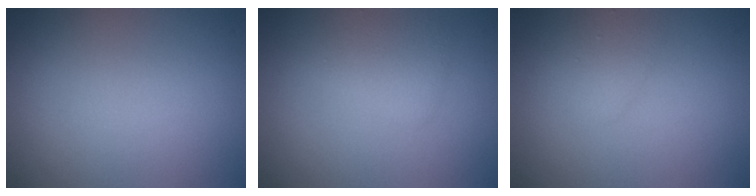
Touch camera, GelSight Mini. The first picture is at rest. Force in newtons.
{"total": 2.1, "press": 2.1, "slide": 0.0}
{"total": 1.3, "press": 1.3, "slide": 0.1}